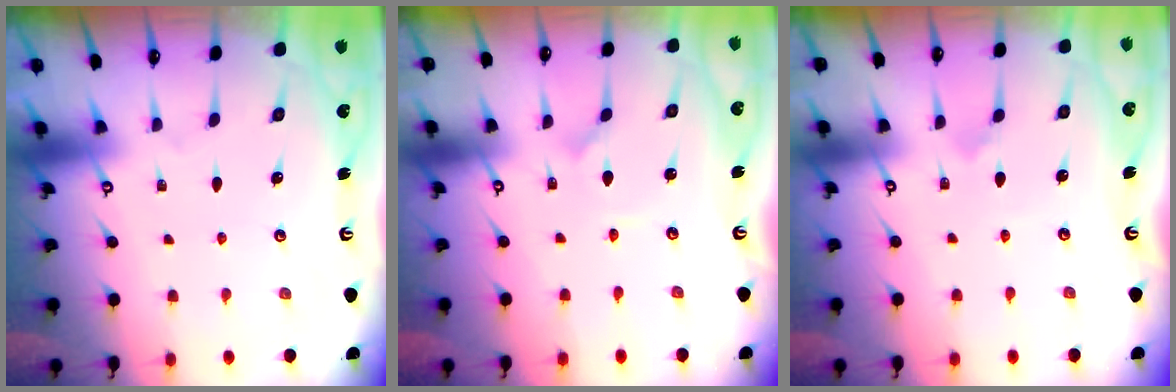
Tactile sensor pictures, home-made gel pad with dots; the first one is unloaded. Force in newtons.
{"total": 0.0}
{"total": 2.9, "press": 2.9, "slide": 0.1}